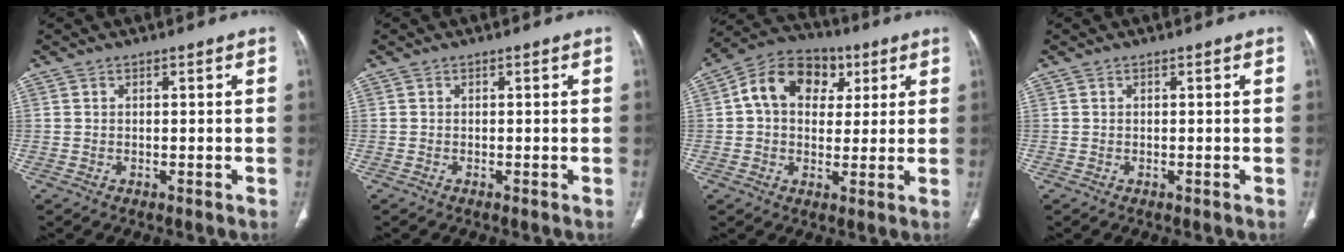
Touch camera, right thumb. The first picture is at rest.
{"total": 0.0}
{"total": 13.2, "force": [3.6, 9.9, 7.9], "torque": [-0.103, 0.014, 0.048]}
{"total": 0.0}